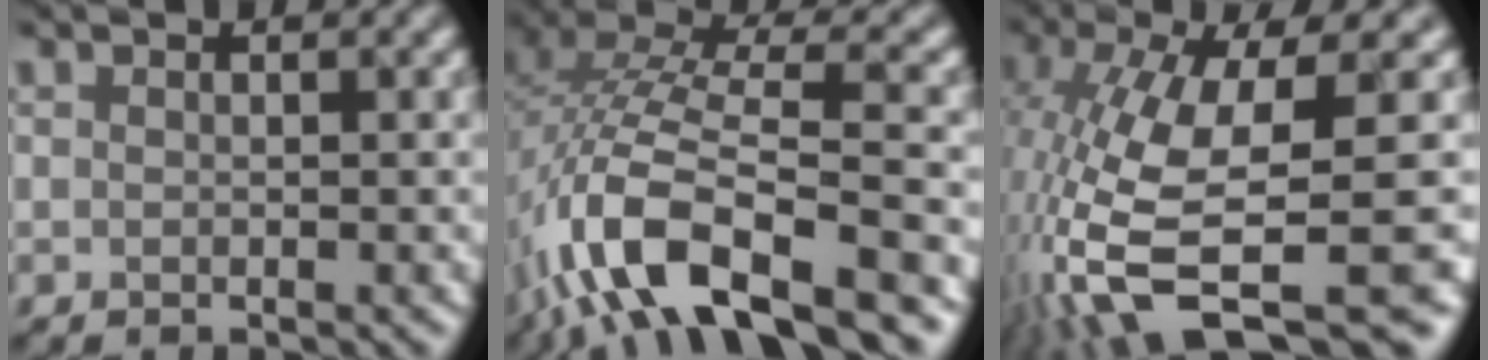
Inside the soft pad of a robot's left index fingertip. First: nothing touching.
{"total": 12.0, "force": [-6.6, 3.9, 9.3], "torque": [-0.198, 0.010, -0.105]}
{"total": 12.1, "force": [-5.0, 3.2, 10.5], "torque": [-0.226, -0.025, -0.059]}